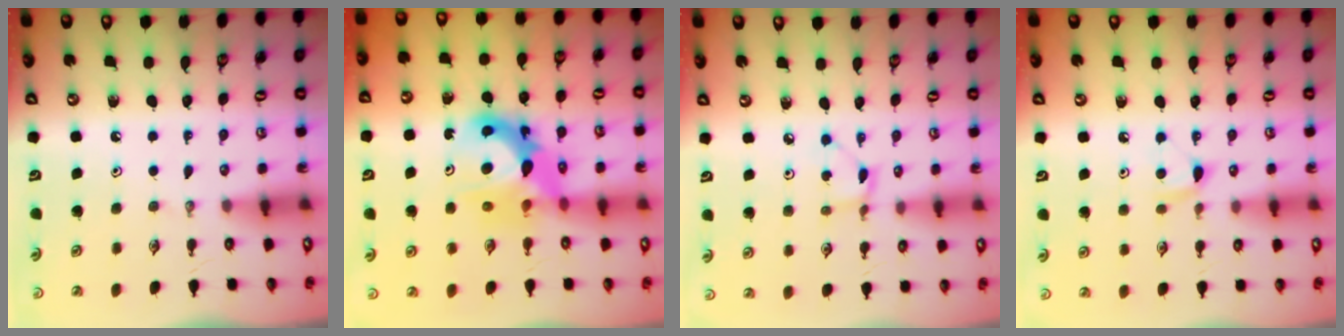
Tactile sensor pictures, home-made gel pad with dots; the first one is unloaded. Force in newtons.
{"total": 11.2, "press": 11.1, "slide": 1.0}
{"total": 2.1, "press": 2.0, "slide": 0.2}
{"total": 5.3, "press": 5.3, "slide": 0.7}